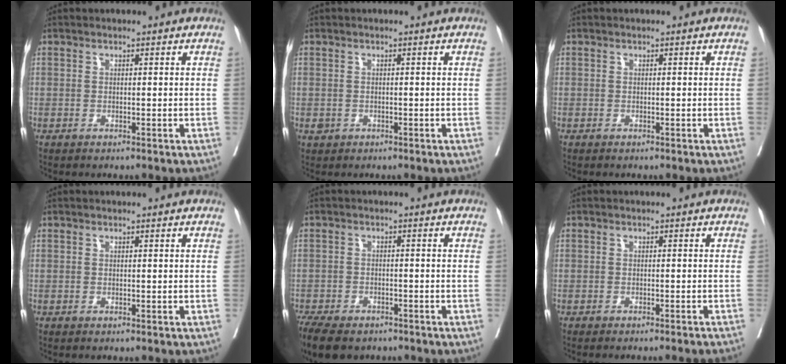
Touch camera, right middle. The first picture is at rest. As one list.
[{"total": 0.9, "force": [-0.3, 0.8, 0.2], "torque": [-0.004, 0.002, 0.000]}, {"total": 0.0}, {"total": 0.0}, {"total": 10.4, "force": [-8.0, 4.4, 4.9], "torque": [-0.094, -0.011, -0.119]}, {"total": 5.9, "force": [-5.2, -1.1, 2.4], "torque": [-0.009, -0.008, -0.066]}]